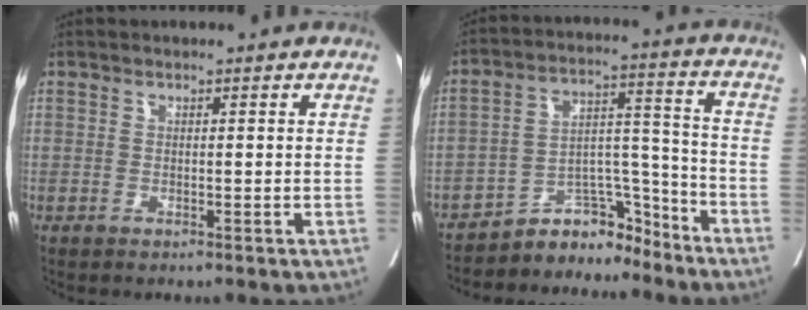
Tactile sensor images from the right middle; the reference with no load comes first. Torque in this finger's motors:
{"motor_torque": [0.81, -1.33, 0.00, 0.00]}